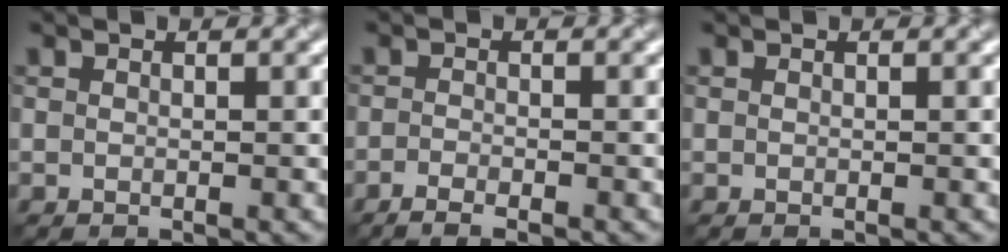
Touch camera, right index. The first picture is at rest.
{"total": 2.8, "force": [-2.1, 0.5, 1.8], "torque": [-0.039, 0.003, -0.031]}
{"total": 0.0}